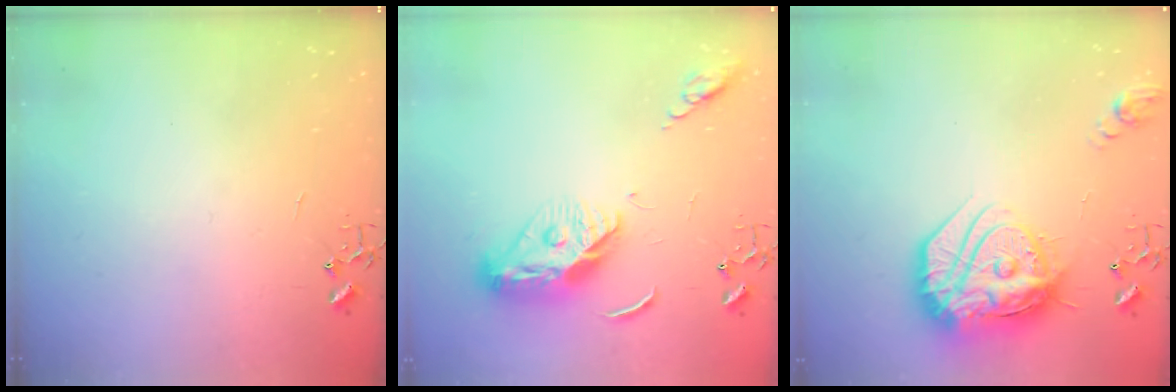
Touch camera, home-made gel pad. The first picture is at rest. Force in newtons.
{"total": 13.1, "press": 13.0, "slide": 1.3}
{"total": 23.9, "press": 23.8, "slide": 2.1}